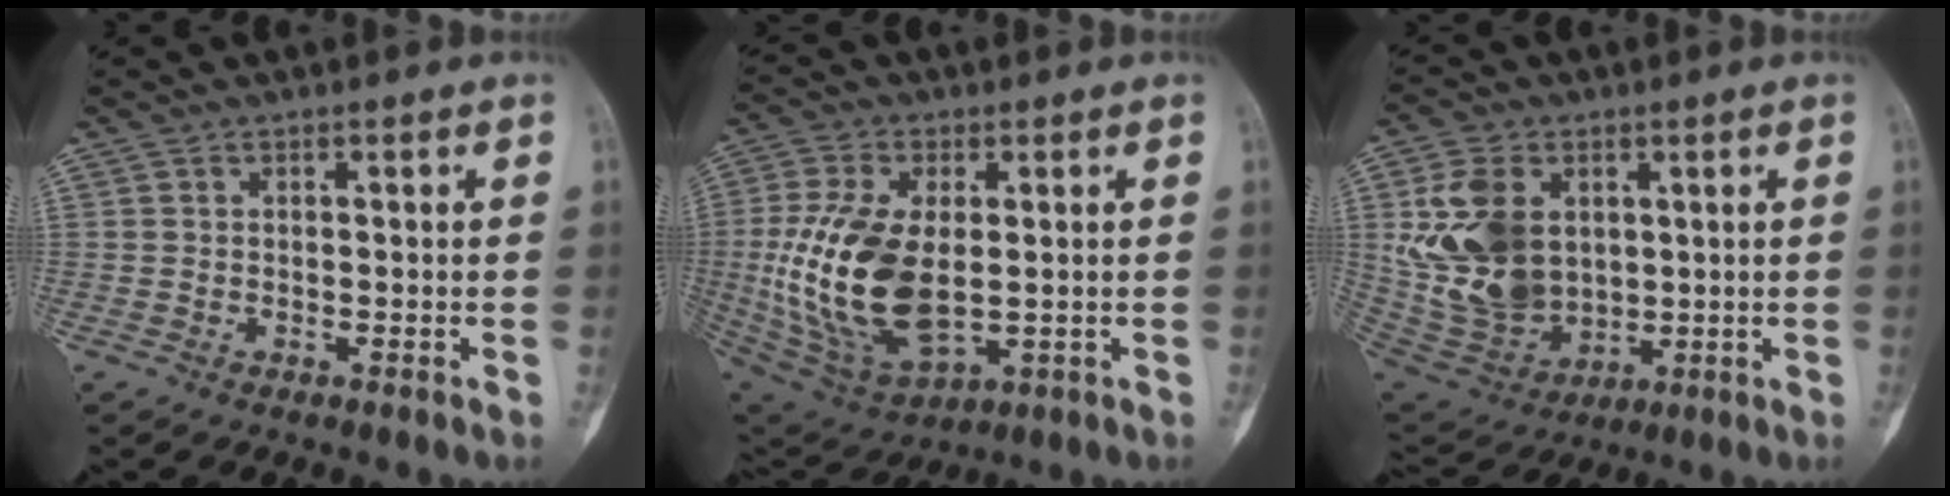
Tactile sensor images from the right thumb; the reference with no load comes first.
{"total": 15.8, "force": [0.3, 8.9, 13.1], "torque": [-0.257, -0.011, 0.023]}
{"total": 16.4, "force": [3.1, 11.6, 11.2], "torque": [-0.200, -0.014, 0.078]}